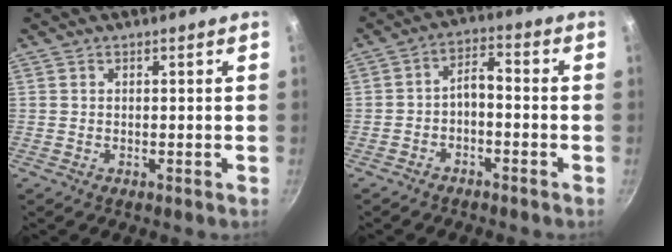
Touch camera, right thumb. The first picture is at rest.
{"total": 4.5, "force": [-2.2, 2.2, 3.3], "torque": [-0.054, 0.042, -0.037]}